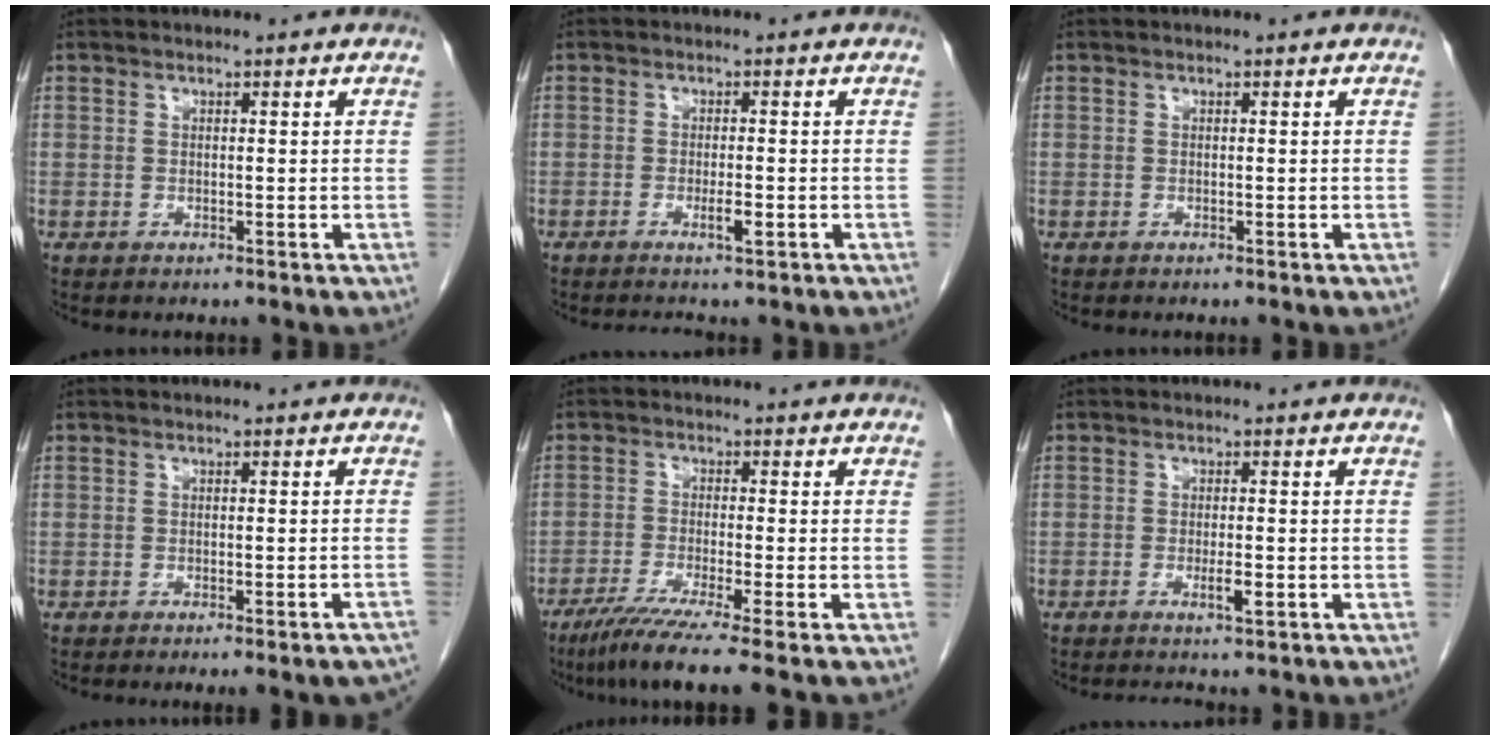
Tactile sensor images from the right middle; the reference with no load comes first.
{"total": 2.1, "force": [-1.1, 0.2, 1.8], "torque": [-0.035, -0.004, -0.018]}
{"total": 0.0}
{"total": 6.7, "force": [-5.9, 0.3, 3.3], "torque": [-0.027, -0.008, -0.069]}
{"total": 8.7, "force": [-6.5, -1.5, 5.6], "torque": [-0.089, -0.029, -0.109]}
{"total": 2.1, "force": [-1.1, 0.2, 1.8], "torque": [-0.035, -0.004, -0.019]}